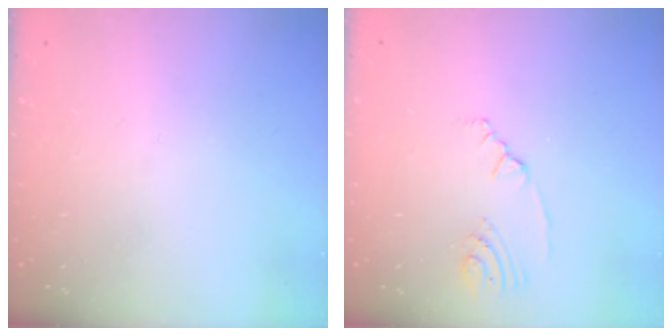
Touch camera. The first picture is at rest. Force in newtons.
{"total": 2.4, "press": 2.0, "slide": 1.3}